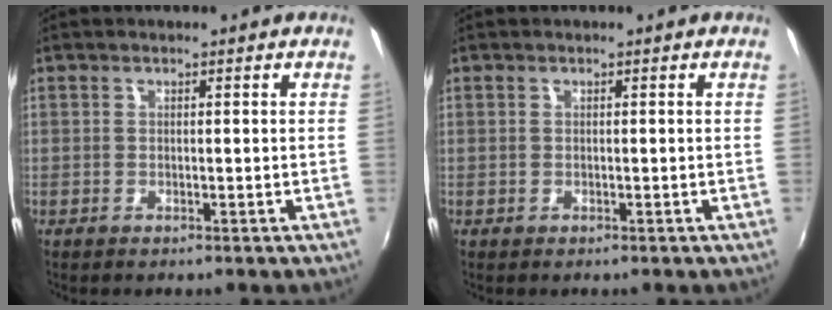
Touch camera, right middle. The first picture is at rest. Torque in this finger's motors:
{"motor_torque": [0.26, -0.19, 0.06, -0.01]}